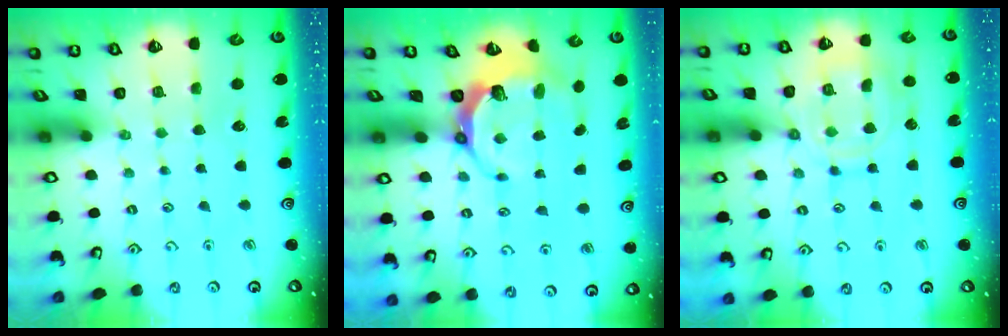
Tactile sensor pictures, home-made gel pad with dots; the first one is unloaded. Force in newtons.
{"total": 8.1, "press": 6.9, "slide": 4.3}
{"total": 11.0, "press": 11.0, "slide": 0.9}